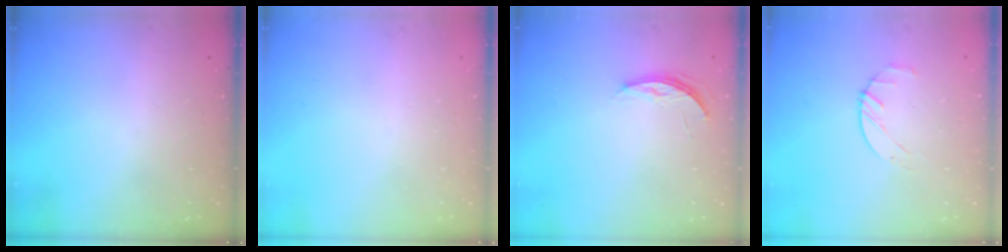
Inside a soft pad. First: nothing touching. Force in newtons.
{"total": 0.0}
{"total": 3.9, "press": 3.9, "slide": 0.4}
{"total": 2.5, "press": 2.5, "slide": 0.4}